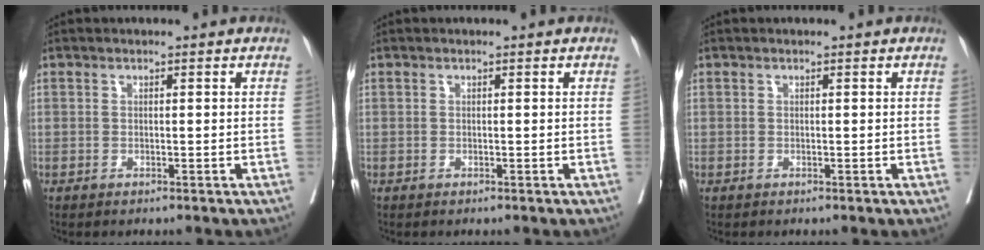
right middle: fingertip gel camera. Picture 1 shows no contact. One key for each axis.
{"total": 0.0}
{"total": 0.0}